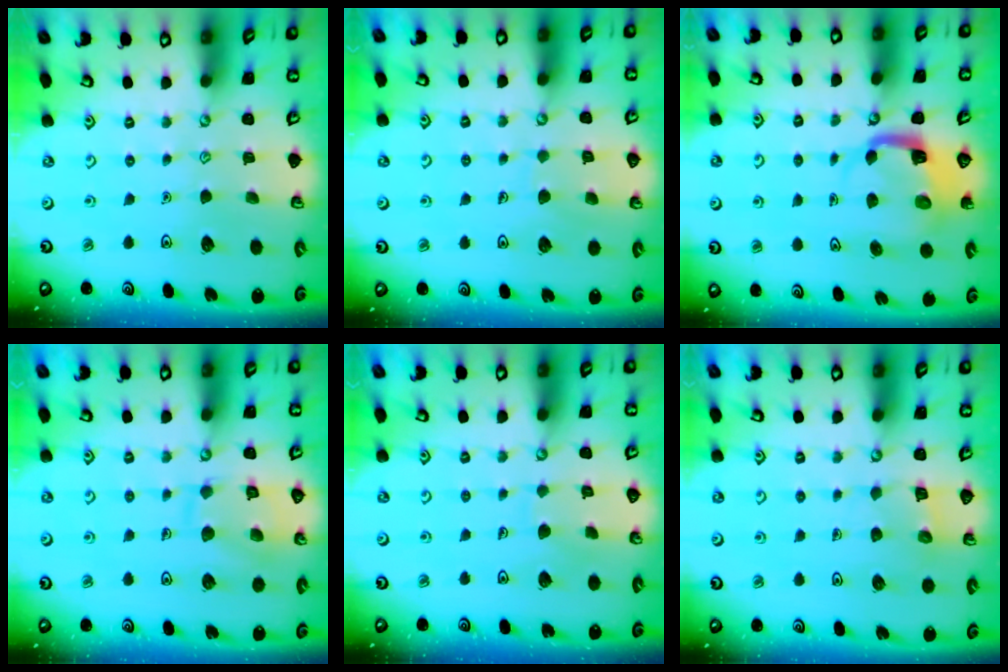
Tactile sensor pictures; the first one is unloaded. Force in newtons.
{"total": 6.8, "press": 6.8, "slide": 0.4}
{"total": 5.0, "press": 4.9, "slide": 0.5}
{"total": 10.6, "press": 10.6, "slide": 0.9}
{"total": 5.3, "press": 5.3, "slide": 0.4}
{"total": 4.5, "press": 4.5, "slide": 0.5}